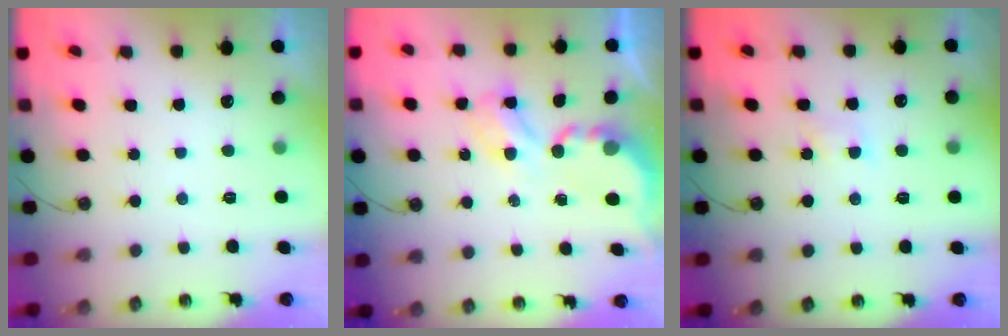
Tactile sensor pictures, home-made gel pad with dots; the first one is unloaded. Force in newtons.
{"total": 4.9, "press": 4.9, "slide": 0.3}
{"total": 4.4, "press": 4.3, "slide": 0.6}